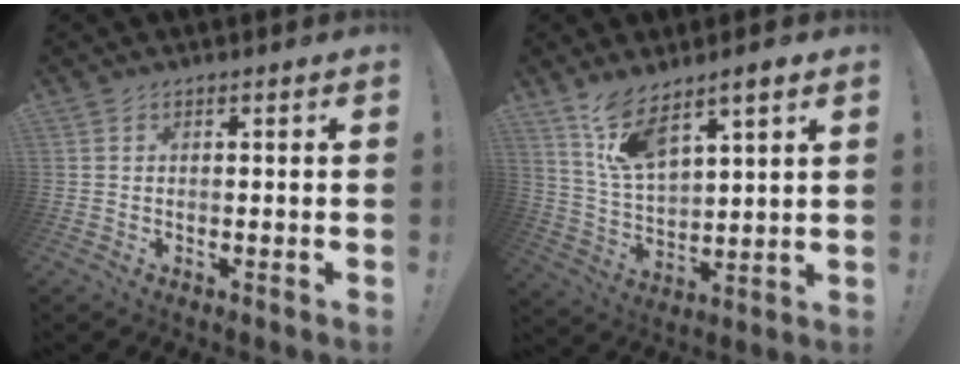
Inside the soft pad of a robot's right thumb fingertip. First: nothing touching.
{"total": 10.5, "force": [8.1, 3.6, 5.7], "torque": [-0.109, -0.046, 0.147]}